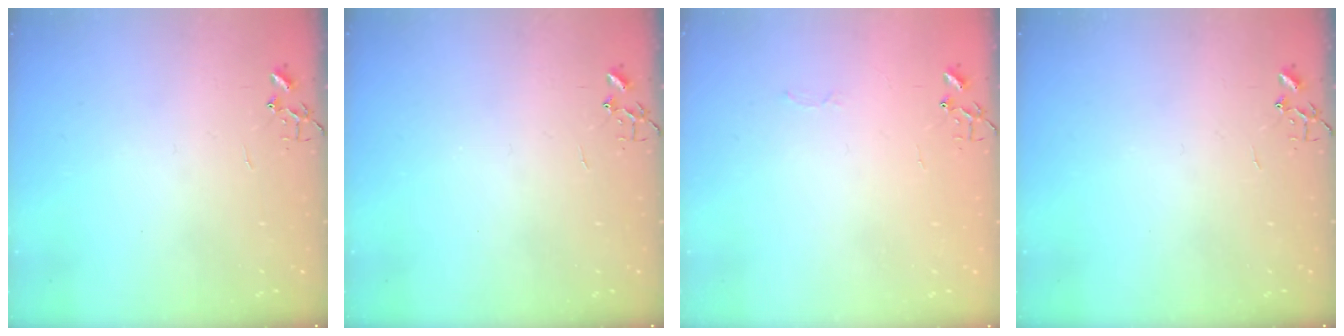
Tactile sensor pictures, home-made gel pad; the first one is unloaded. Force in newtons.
{"total": 0.0}
{"total": 2.5, "press": 2.5, "slide": 0.4}
{"total": 0.0}